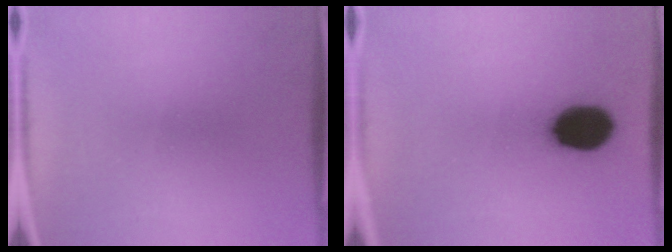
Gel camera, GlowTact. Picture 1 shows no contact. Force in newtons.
{"total": 13.8}